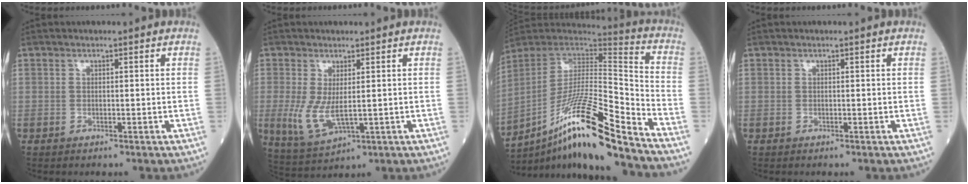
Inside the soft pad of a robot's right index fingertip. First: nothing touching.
{"total": 6.3, "force": [-0.2, 2.2, 5.9], "torque": [-0.131, -0.012, 0.007]}
{"total": 20.9, "force": [-14.4, 0.6, 15.2], "torque": [-0.288, -0.007, -0.262]}
{"total": 0.0}